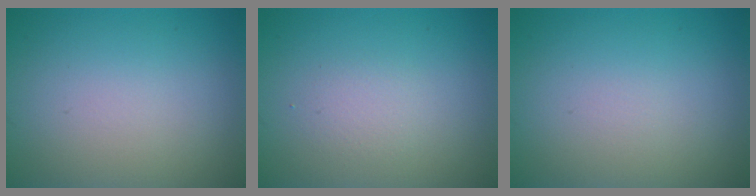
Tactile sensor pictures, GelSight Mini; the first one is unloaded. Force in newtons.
{"total": 1.3, "press": 1.3, "slide": 0.2}
{"total": 0.0}